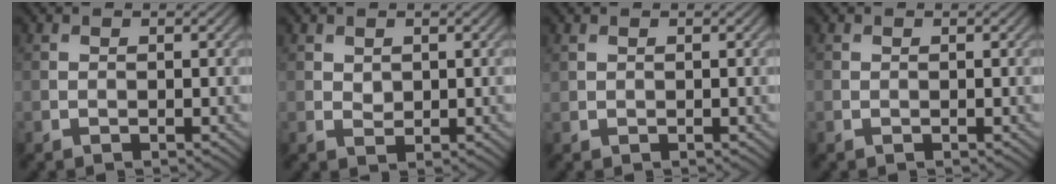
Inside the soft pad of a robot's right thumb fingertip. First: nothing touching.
{"total": 1.1, "force": [0.7, 0.8, 0.5], "torque": [-0.012, -0.002, 0.017]}
{"total": 0.5, "force": [0.5, 0.1, 0.2], "torque": [-0.009, 0.002, 0.013]}
{"total": 0.0}